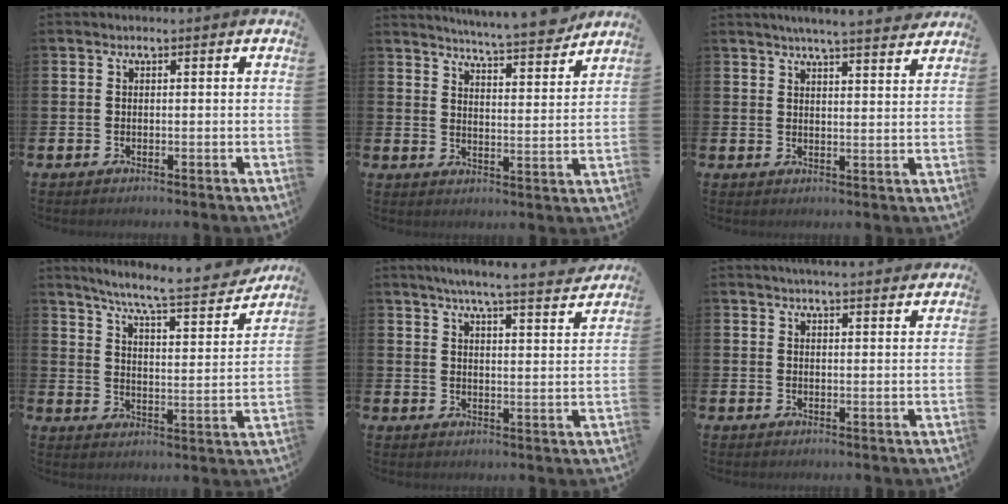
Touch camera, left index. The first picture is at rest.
{"total": 6.6, "force": [6.4, -0.1, 1.4], "torque": [-0.039, -0.047, 0.109]}
{"total": 5.3, "force": [5.1, -0.5, 1.4], "torque": [-0.037, -0.026, 0.090]}
{"total": 7.8, "force": [7.0, 0.4, 3.3], "torque": [-0.086, -0.052, 0.115]}
{"total": 6.1, "force": [5.8, -0.4, 2.0], "torque": [-0.044, -0.035, 0.098]}
{"total": 3.4, "force": [3.3, -0.2, 0.4], "torque": [-0.011, -0.015, 0.061]}